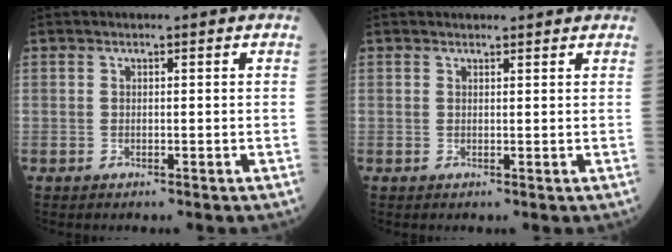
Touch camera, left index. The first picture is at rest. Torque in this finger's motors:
{"motor_torque": [-0.18, -0.63, -0.63, -0.02]}